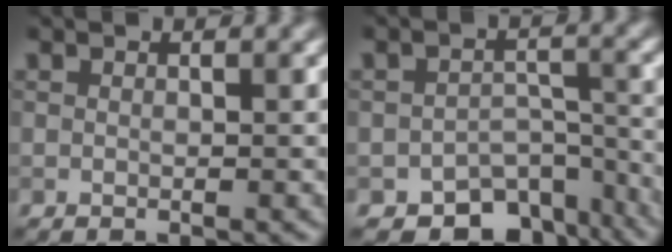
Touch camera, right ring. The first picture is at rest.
{"total": 7.3, "force": [-5.5, 4.2, 2.4], "torque": [-0.009, -0.011, -0.075]}